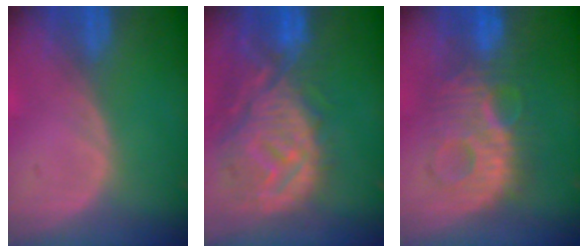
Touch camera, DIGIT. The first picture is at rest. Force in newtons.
{"total": 12.6, "press": 11.2, "slide": 5.9}
{"total": 9.4, "press": 9.4, "slide": 0.8}